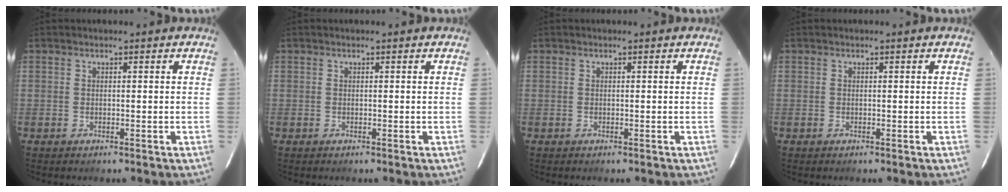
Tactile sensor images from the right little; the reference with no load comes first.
{"total": 0.0}
{"total": 0.0}
{"total": 0.0}